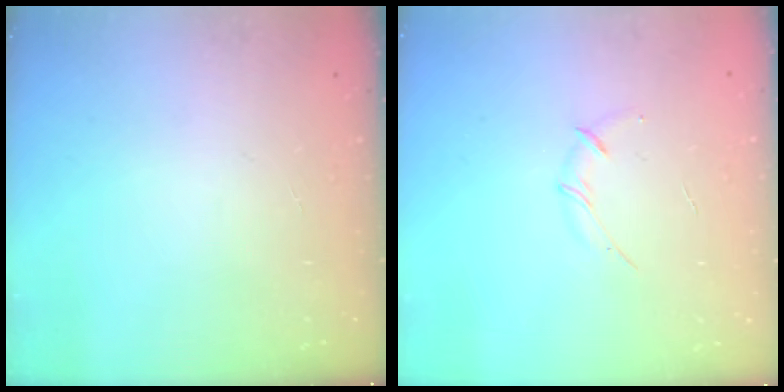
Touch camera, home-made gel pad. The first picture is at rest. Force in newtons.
{"total": 3.4, "press": 3.3, "slide": 0.8}